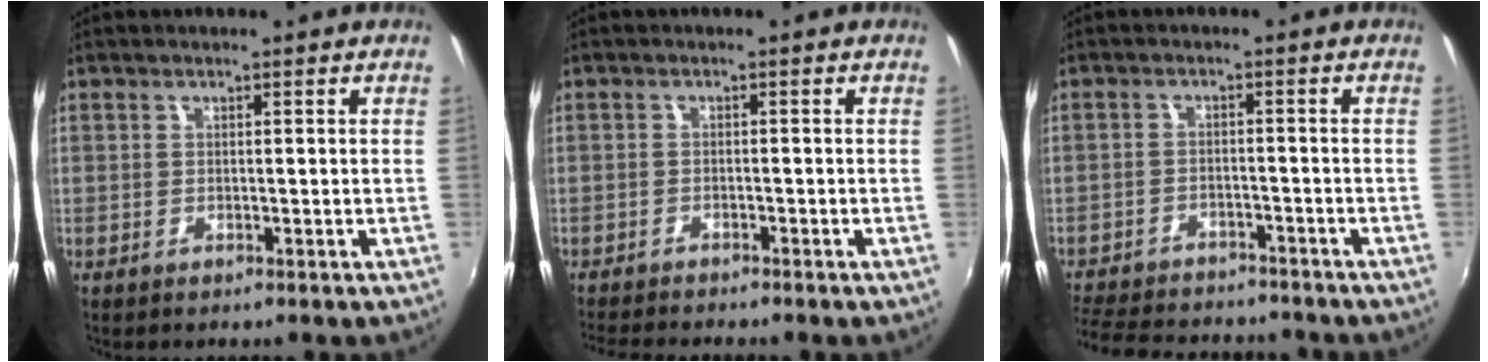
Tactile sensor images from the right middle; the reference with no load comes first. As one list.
[{"total": 5.4, "force": [-5.0, 0.3, 1.8], "torque": [-0.047, -0.020, -0.086]}, {"total": 16.1, "force": [-13.9, 5.3, 6.0], "torque": [-0.146, -0.007, -0.206]}]